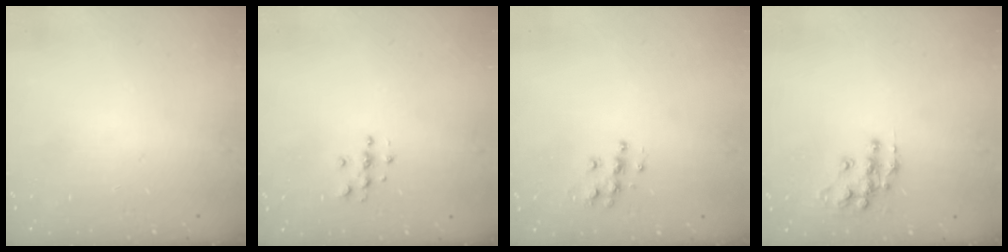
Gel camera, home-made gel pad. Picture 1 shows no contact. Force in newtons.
{"total": 4.3, "press": 4.3, "slide": 0.5}
{"total": 7.0, "press": 7.0, "slide": 0.3}
{"total": 11.1, "press": 11.0, "slide": 0.7}